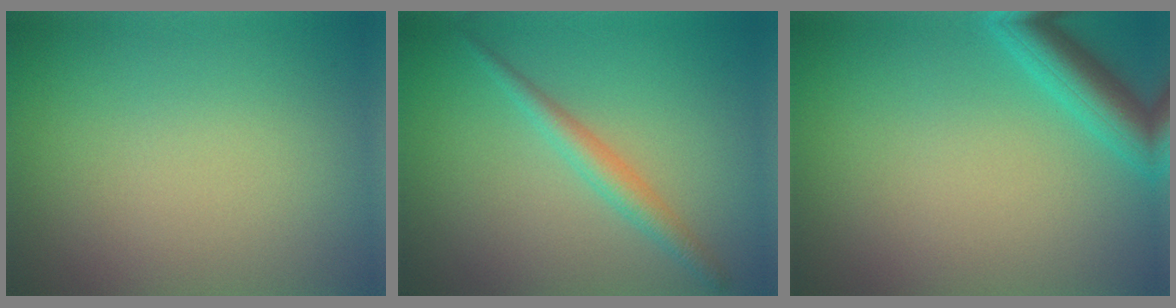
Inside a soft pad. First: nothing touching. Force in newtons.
{"total": 2.2, "press": 2.2, "slide": 0.1}
{"total": 4.0, "press": 4.0, "slide": 0.2}